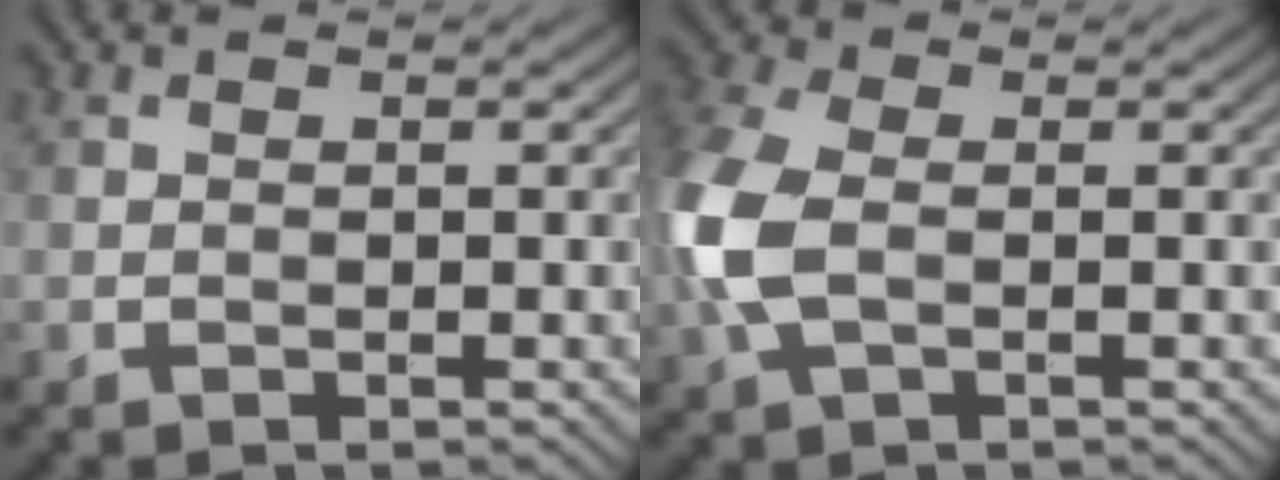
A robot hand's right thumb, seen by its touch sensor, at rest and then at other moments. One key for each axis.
{"total": 8.2, "fx": -0.7, "fy": 4.9, "fz": 6.5, "tx": -0.196, "ty": 0.000, "tz": -0.020}